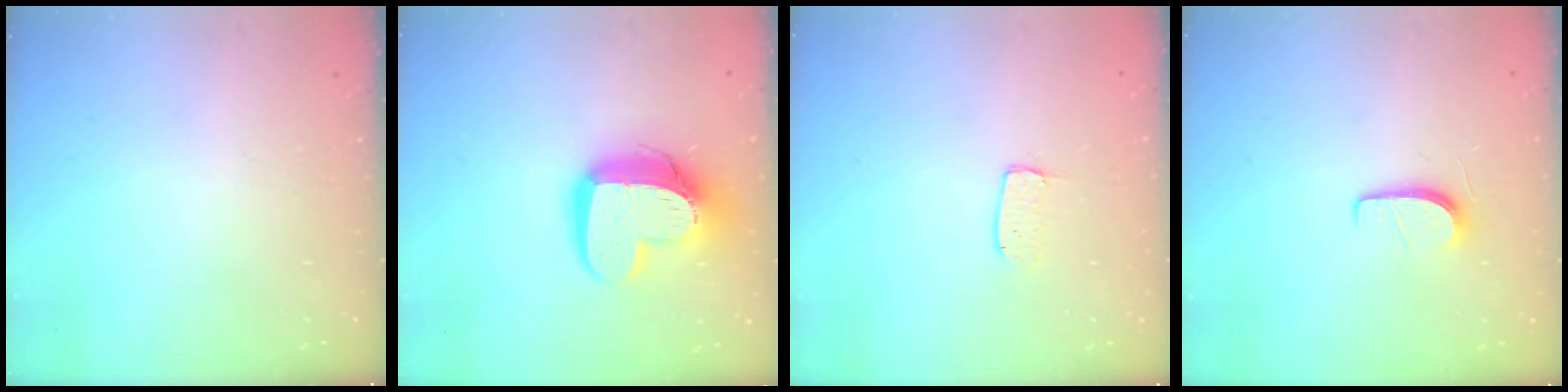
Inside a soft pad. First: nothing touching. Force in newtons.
{"total": 14.9, "press": 14.8, "slide": 1.4}
{"total": 3.7, "press": 3.7, "slide": 0.3}
{"total": 5.6, "press": 5.6, "slide": 0.7}